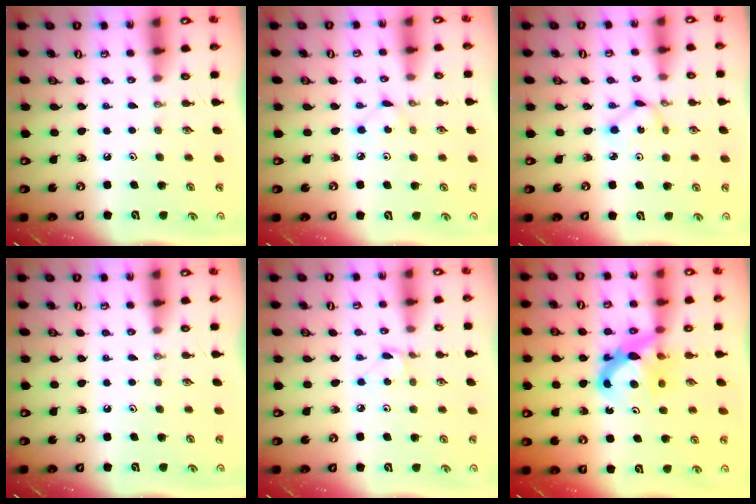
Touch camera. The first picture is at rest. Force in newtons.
{"total": 3.5, "press": 3.4, "slide": 0.5}
{"total": 2.0, "press": 2.0, "slide": 0.1}
{"total": 0.0}
{"total": 2.0, "press": 2.0, "slide": 0.2}
{"total": 7.5, "press": 7.4, "slide": 0.7}